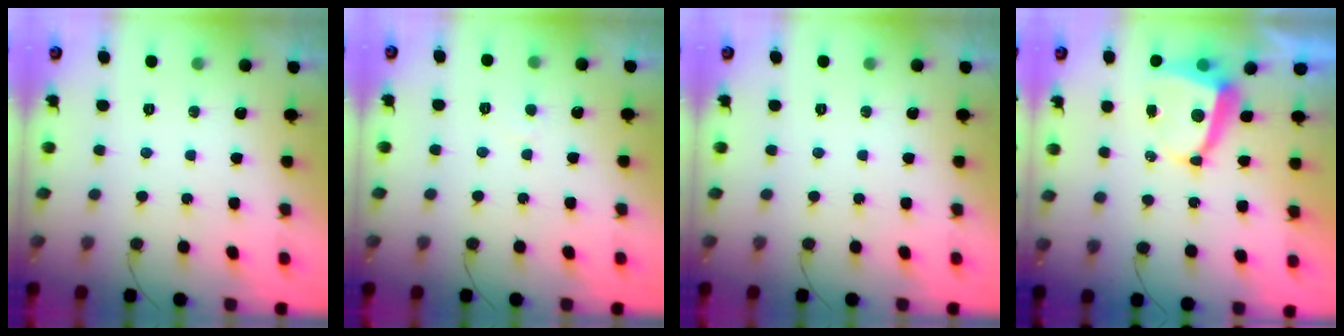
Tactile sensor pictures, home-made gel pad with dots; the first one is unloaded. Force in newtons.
{"total": 1.8, "press": 1.7, "slide": 0.1}
{"total": 0.0}
{"total": 6.3, "press": 6.3, "slide": 0.6}